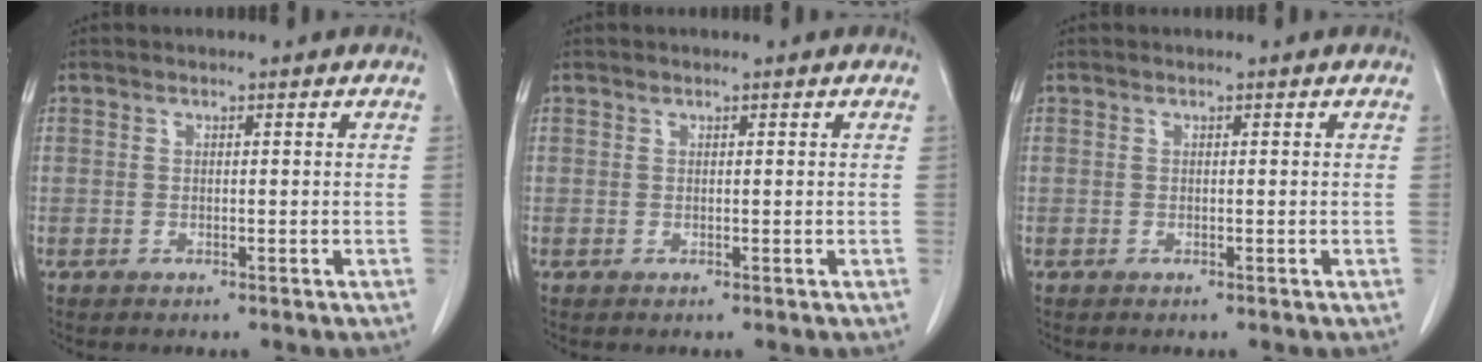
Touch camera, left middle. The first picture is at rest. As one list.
[{"total": 0.0}, {"total": 0.0}]